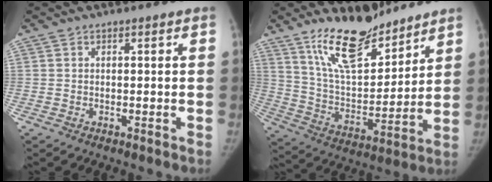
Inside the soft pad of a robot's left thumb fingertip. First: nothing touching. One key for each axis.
{"total": 17.2, "fx": 13.0, "fy": 6.6, "fz": 9.1, "tx": -0.115, "ty": -0.084, "tz": 0.238}